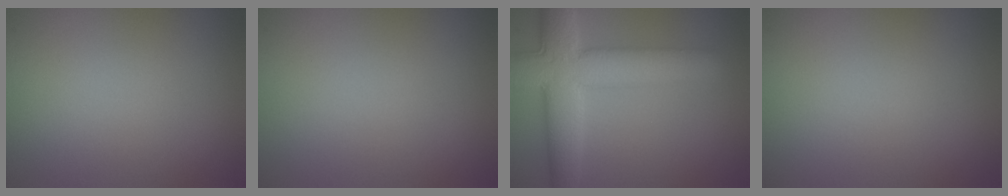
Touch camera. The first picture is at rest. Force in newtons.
{"total": 0.0}
{"total": 8.3, "press": 8.3, "slide": 0.3}
{"total": 0.0}